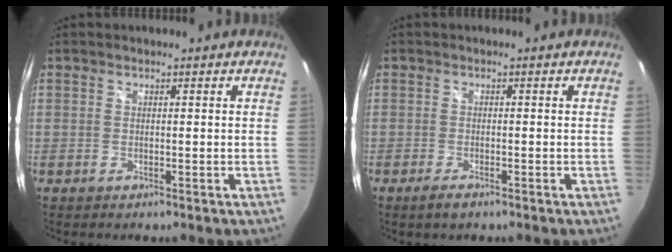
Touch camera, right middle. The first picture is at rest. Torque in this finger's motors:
{"motor_torque": [0.28, -0.24, 0.02, 0.01]}